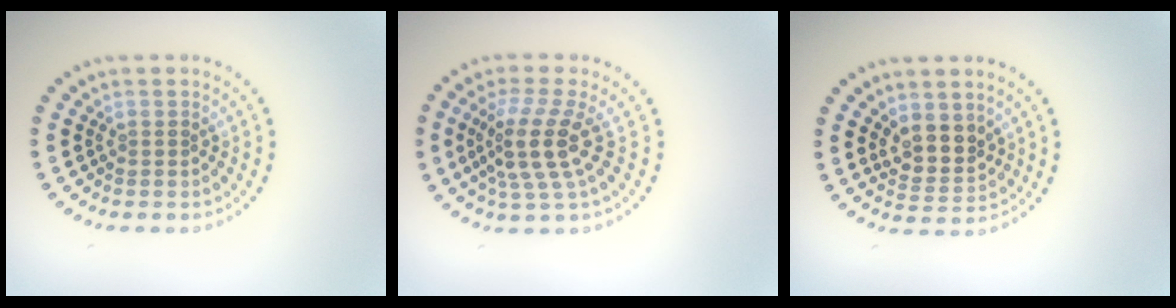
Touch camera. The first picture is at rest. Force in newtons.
{"total": 4.4, "press": 3.2, "slide": 3.0}
{"total": 3.0, "press": 2.5, "slide": 1.6}